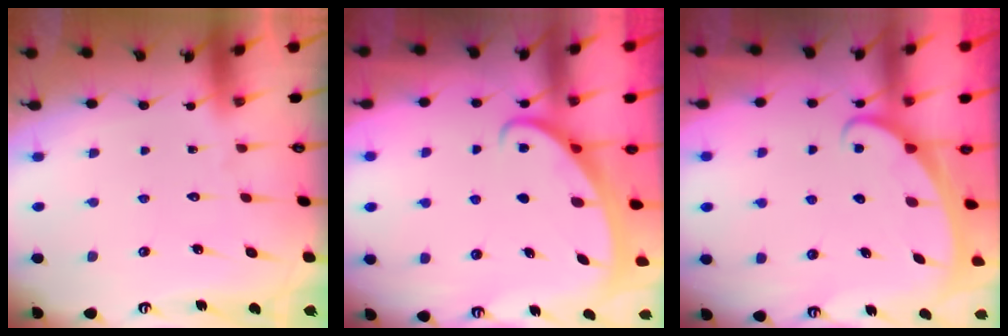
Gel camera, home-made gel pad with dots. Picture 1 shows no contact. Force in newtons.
{"total": 2.5, "press": 2.5, "slide": 0.3}
{"total": 2.5, "press": 2.5, "slide": 0.3}